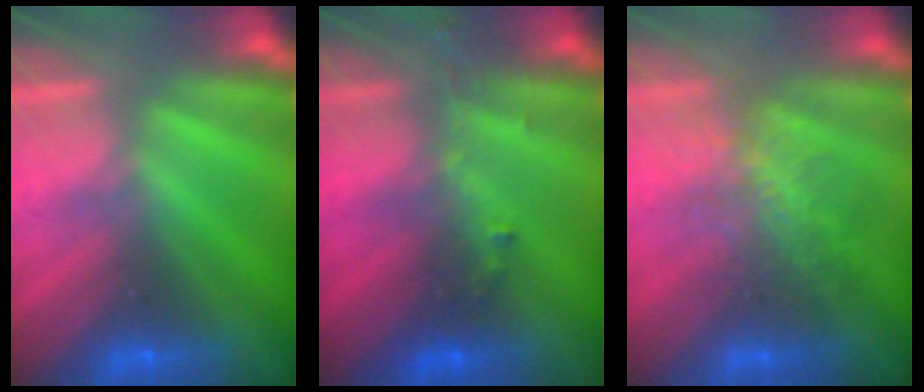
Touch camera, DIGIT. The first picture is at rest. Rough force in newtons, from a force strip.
{"total": 2.9}
{"total": 2.8}